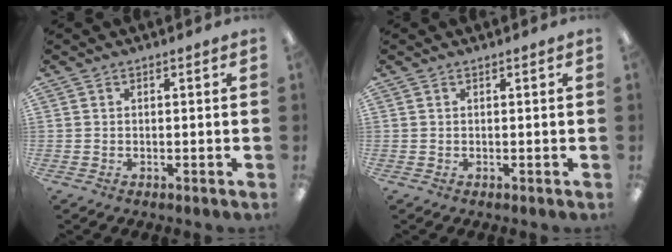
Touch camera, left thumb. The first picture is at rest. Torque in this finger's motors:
{"motor_torque": [0.00, 0.00, 0.00, 0.00, 0.00]}